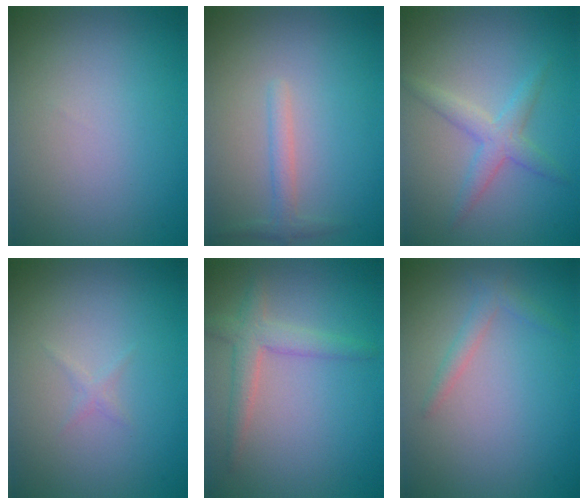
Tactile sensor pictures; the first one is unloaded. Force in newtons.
{"total": 1.5, "press": 1.5, "slide": 0.0}
{"total": 2.5, "press": 2.5, "slide": 0.1}
{"total": 0.5, "press": 0.5, "slide": 0.0}
{"total": 2.8, "press": 2.8, "slide": 0.2}
{"total": 1.3, "press": 1.3, "slide": 0.0}